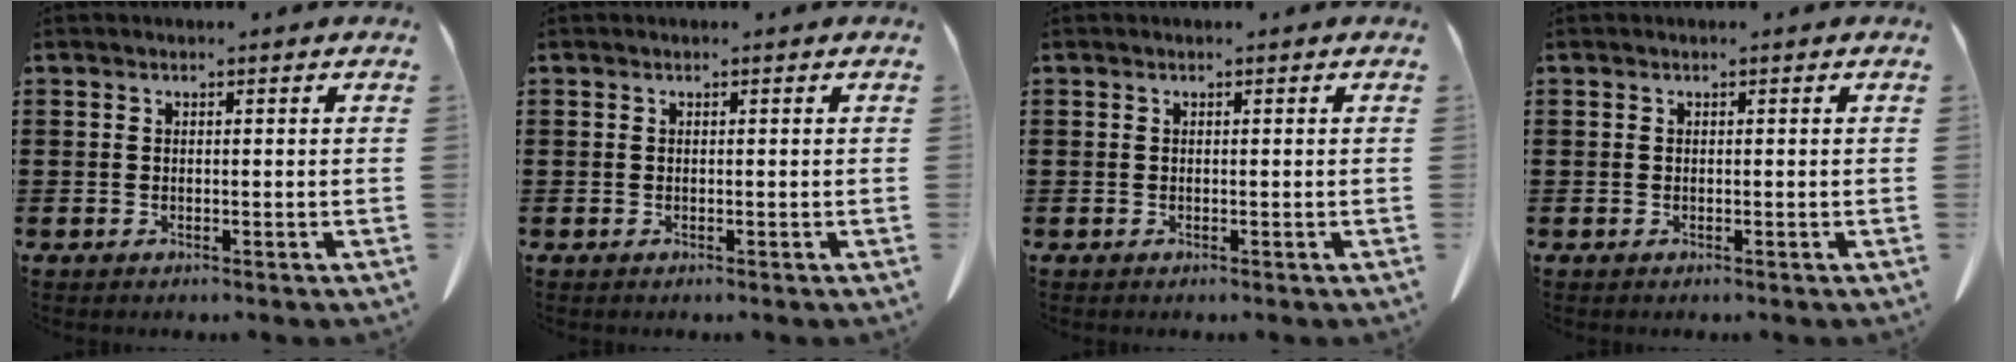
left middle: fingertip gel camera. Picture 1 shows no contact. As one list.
[{"total": 0.0}, {"total": 0.0}, {"total": 0.0}]